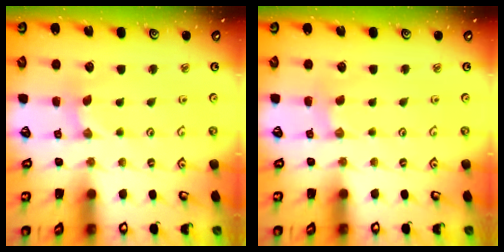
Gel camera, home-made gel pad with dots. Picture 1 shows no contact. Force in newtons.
{"total": 0.0}